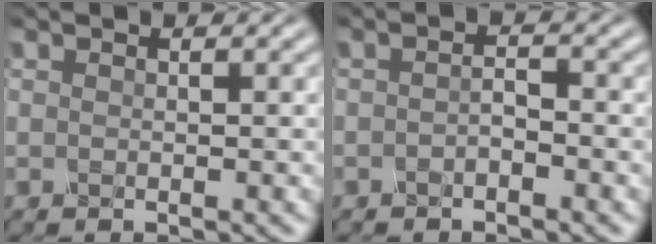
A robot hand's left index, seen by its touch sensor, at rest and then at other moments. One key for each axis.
{"total": 1.0, "fx": -0.8, "fy": -0.2, "fz": 0.4, "tx": -0.017, "ty": 0.000, "tz": -0.008}